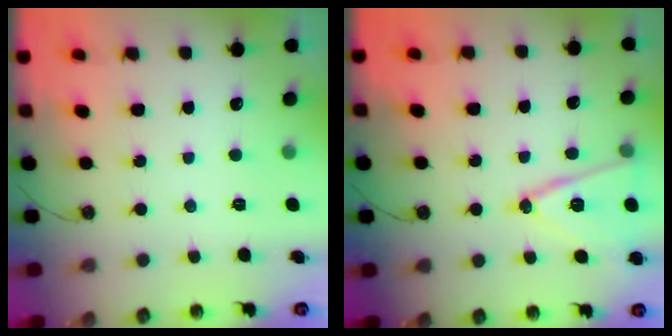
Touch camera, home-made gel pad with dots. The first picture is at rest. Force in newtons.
{"total": 14.0, "press": 13.6, "slide": 3.3}